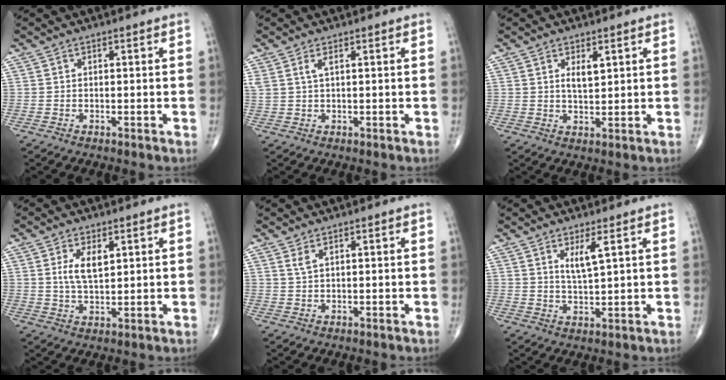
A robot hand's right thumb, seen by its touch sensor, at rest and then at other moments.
{"total": 2.0, "force": [1.0, 0.5, 1.6], "torque": [-0.044, 0.005, 0.026]}
{"total": 3.2, "force": [1.4, 1.3, 2.6], "torque": [-0.039, -0.013, 0.026]}
{"total": 5.5, "force": [1.8, 2.6, 4.5], "torque": [-0.081, -0.011, 0.038]}
{"total": 1.3, "force": [0.8, 0.3, 1.0], "torque": [-0.025, 0.001, 0.020]}
{"total": 4.1, "force": [1.9, 0.5, 3.6], "torque": [-0.070, -0.022, 0.040]}